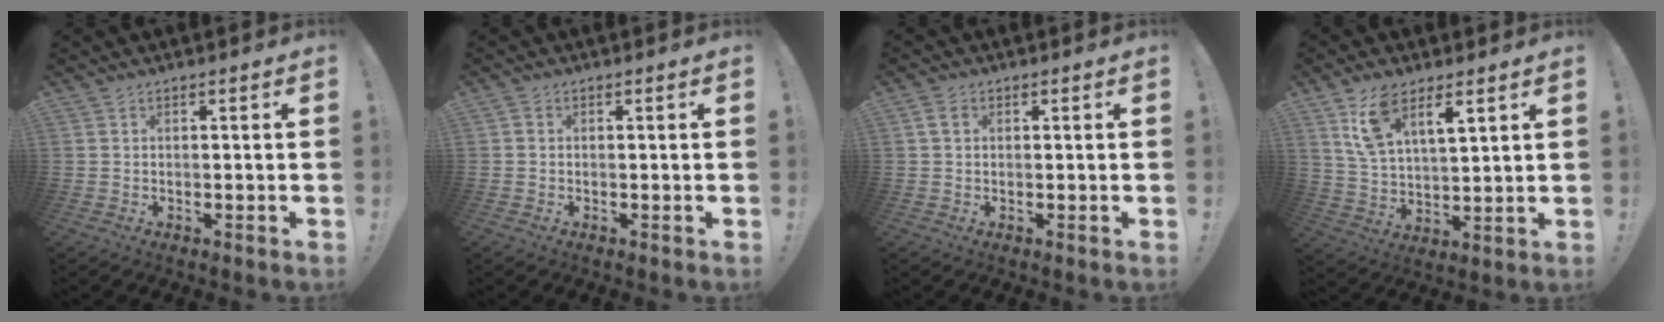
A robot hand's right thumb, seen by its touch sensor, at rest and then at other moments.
{"total": 0.8, "force": [-0.2, 0.7, 0.2], "torque": [-0.005, 0.003, -0.004]}
{"total": 2.9, "force": [0.9, 2.2, 1.7], "torque": [-0.026, 0.004, 0.016]}
{"total": 10.9, "force": [7.2, 4.7, 6.7], "torque": [-0.118, -0.031, 0.134]}